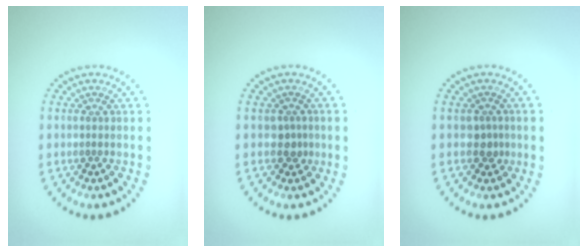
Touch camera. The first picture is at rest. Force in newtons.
{"total": 1.3, "press": 1.0, "slide": 0.8}
{"total": 1.3, "press": 1.0, "slide": 0.8}